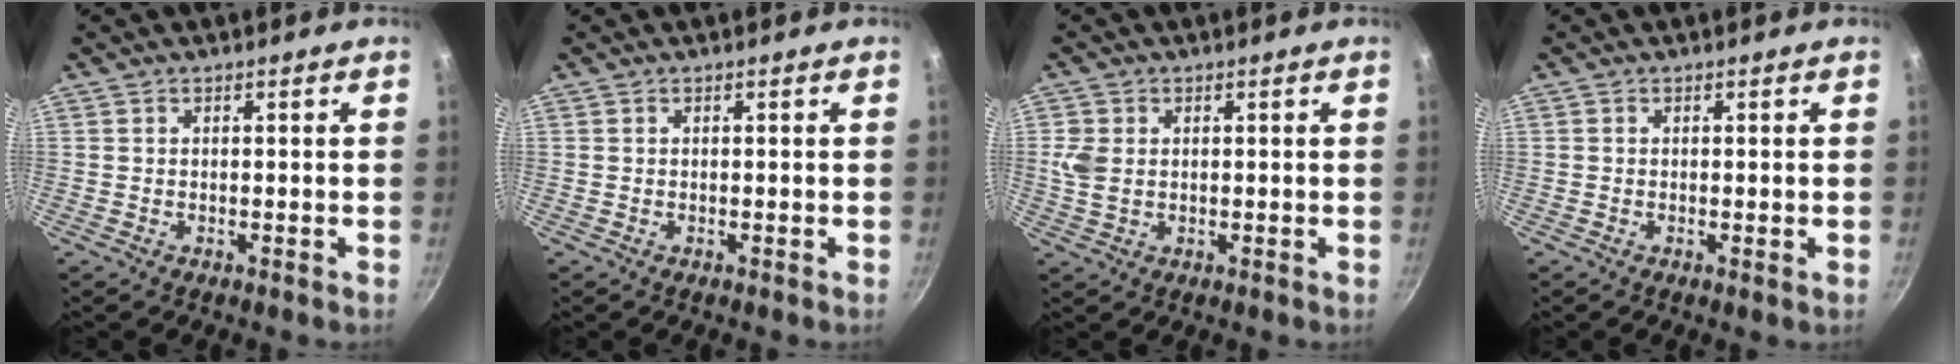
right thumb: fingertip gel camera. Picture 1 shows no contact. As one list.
[{"total": 0.0}, {"total": 4.3, "force": [0.6, 3.2, 2.8], "torque": [-0.055, 0.000, 0.013]}, {"total": 0.5, "force": [0.0, 0.0, 0.5], "torque": [-0.007, -0.002, -0.002]}]